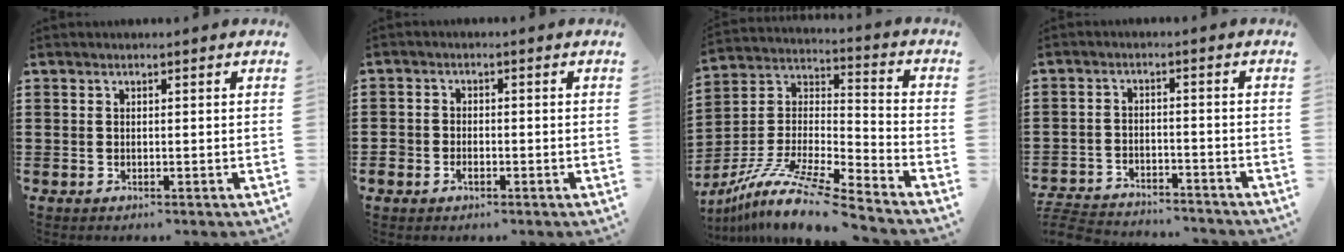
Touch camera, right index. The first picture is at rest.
{"total": 1.9, "force": [-1.1, 1.2, 0.9], "torque": [-0.026, -0.005, -0.022]}
{"total": 12.0, "force": [-10.0, 0.7, 6.7], "torque": [-0.143, 0.004, -0.200]}
{"total": 4.8, "force": [-4.7, 0.4, 0.5], "torque": [-0.024, -0.003, -0.100]}